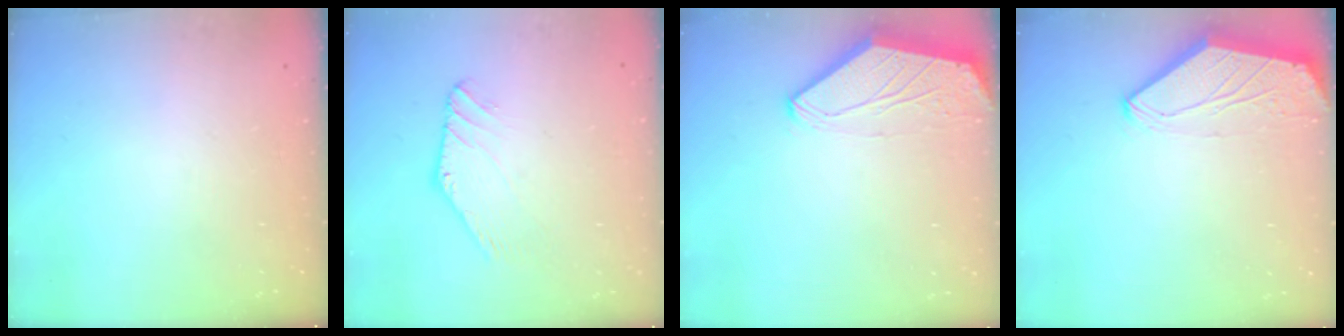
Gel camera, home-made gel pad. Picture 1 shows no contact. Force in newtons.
{"total": 1.4, "press": 1.4, "slide": 0.0}
{"total": 0.0}
{"total": 0.0}